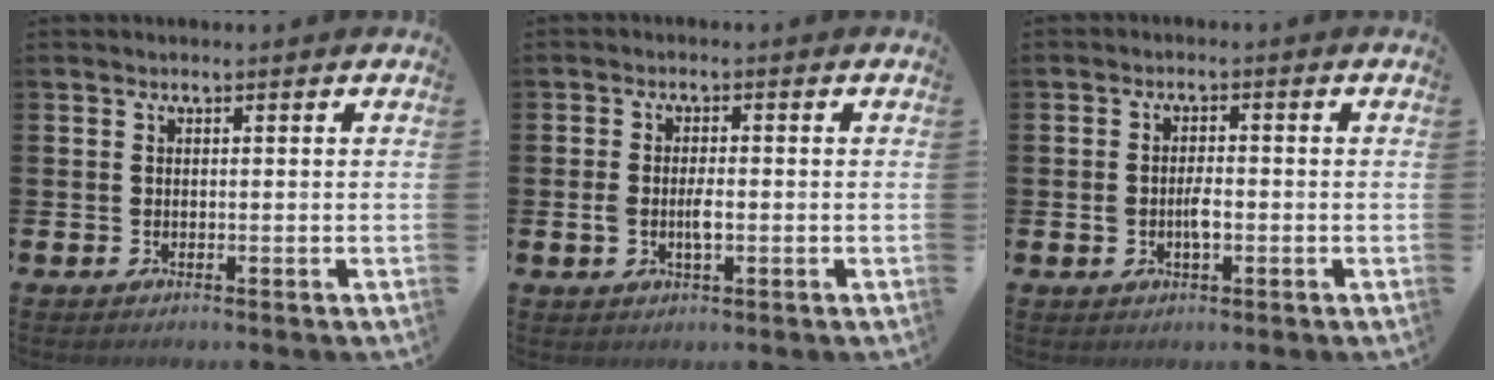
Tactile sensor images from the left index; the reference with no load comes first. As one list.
[{"total": 2.8, "force": [-0.5, 1.3, 2.4], "torque": [-0.038, -0.001, -0.009]}, {"total": 2.8, "force": [-0.5, 1.4, 2.4], "torque": [-0.030, -0.003, -0.012]}]